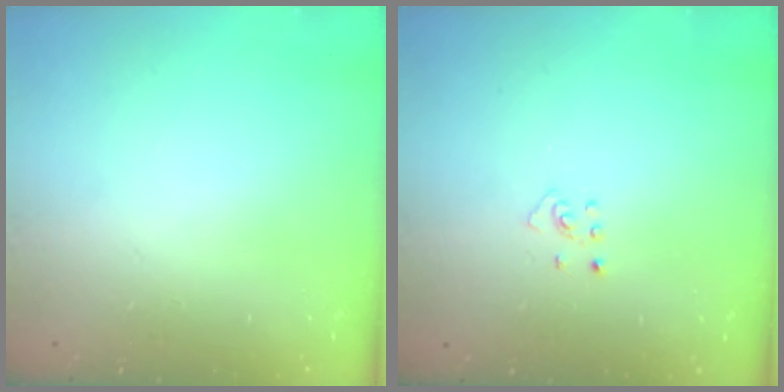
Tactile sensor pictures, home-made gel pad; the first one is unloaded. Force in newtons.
{"total": 2.7, "press": 2.7, "slide": 0.5}